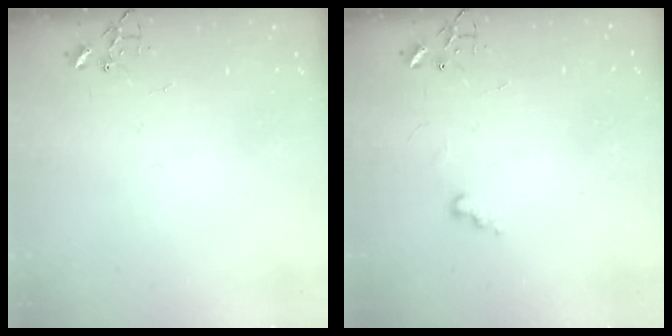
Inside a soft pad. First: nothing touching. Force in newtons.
{"total": 5.4, "press": 5.4, "slide": 0.7}